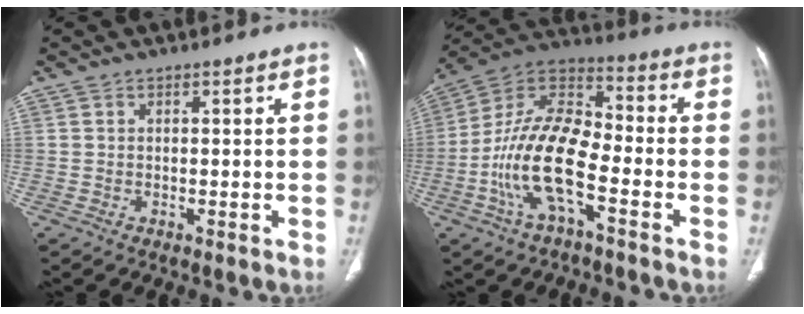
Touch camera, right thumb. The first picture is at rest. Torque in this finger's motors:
{"motor_torque": [-0.46, 1.09, 1.80, -0.97, 0.25]}